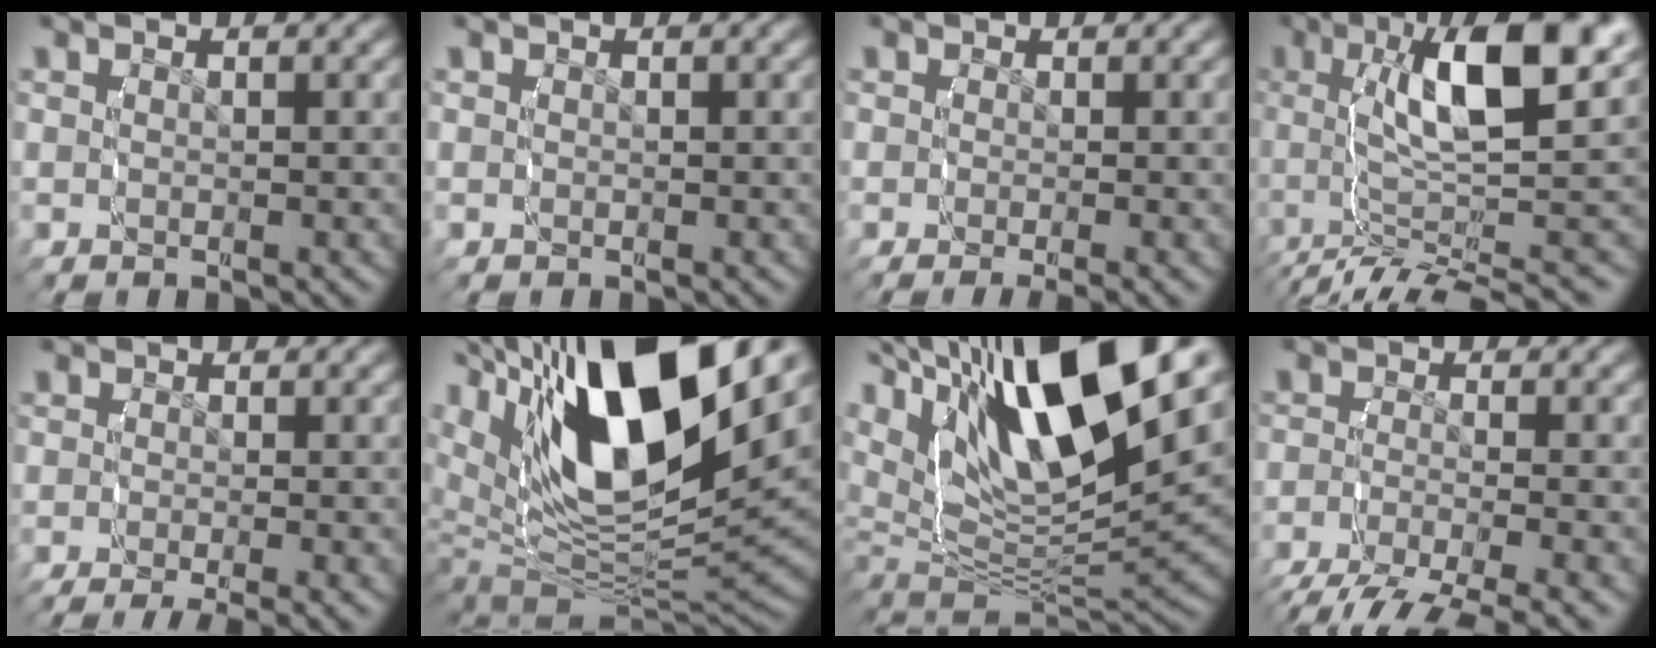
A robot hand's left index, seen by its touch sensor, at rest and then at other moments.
{"total": 0.0}
{"total": 1.9, "force": [-1.5, 0.2, 1.1], "torque": [-0.003, -0.009, -0.015]}
{"total": 9.8, "force": [0.9, 3.0, 9.2], "torque": [-0.144, -0.002, 0.022]}
{"total": 3.2, "force": [-2.6, 0.7, 1.8], "torque": [-0.013, -0.011, -0.030]}
{"total": 18.0, "force": [3.2, 10.6, 14.2], "torque": [-0.266, -0.022, 0.066]}
{"total": 16.6, "force": [4.7, 9.1, 13.1], "torque": [-0.229, -0.008, 0.084]}
{"total": 6.4, "force": [-4.9, 2.3, 3.4], "torque": [-0.055, -0.021, -0.065]}